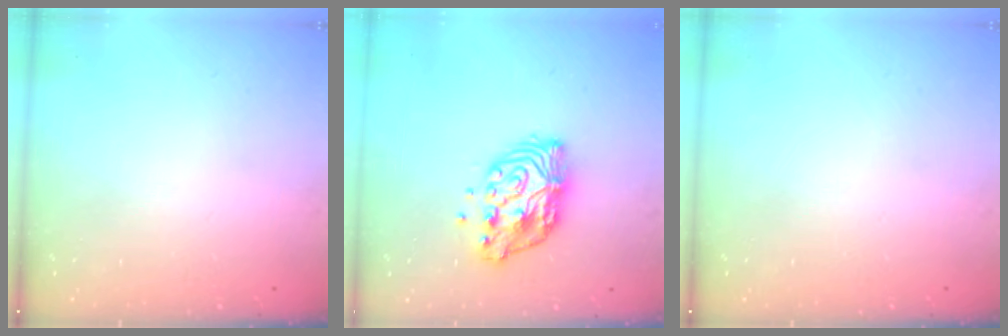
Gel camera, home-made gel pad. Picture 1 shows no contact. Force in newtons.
{"total": 11.0, "press": 10.9, "slide": 0.9}
{"total": 0.0}